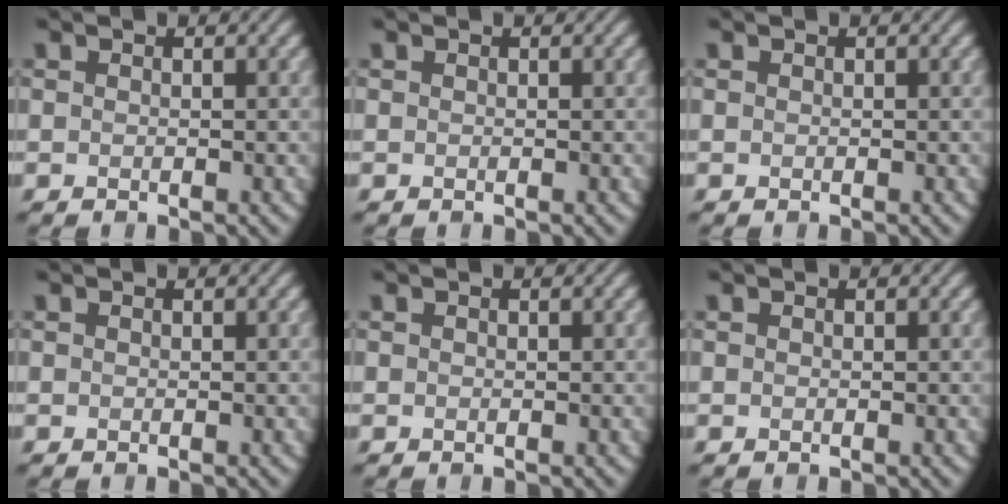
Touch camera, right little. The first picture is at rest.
{"total": 0.0}
{"total": 0.0}
{"total": 0.0}
{"total": 0.0}
{"total": 0.0}